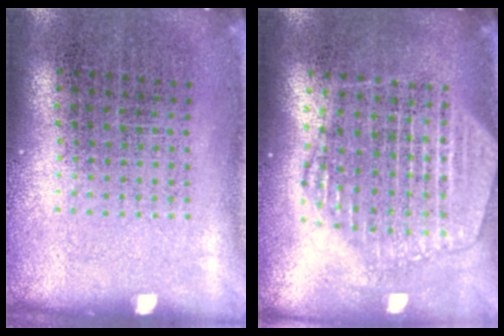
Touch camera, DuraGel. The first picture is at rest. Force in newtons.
{"total": 2.0, "press": 1.8, "slide": 0.8}